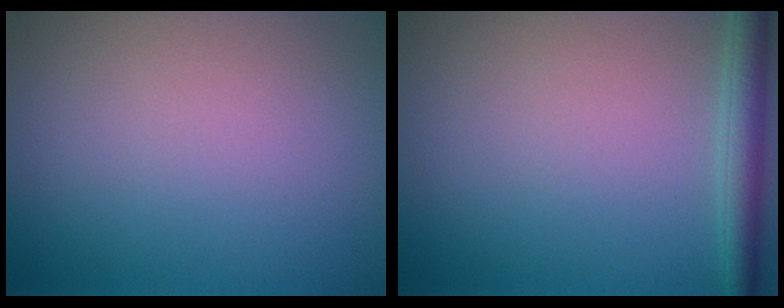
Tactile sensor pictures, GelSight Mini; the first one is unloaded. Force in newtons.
{"total": 2.8, "press": 2.8, "slide": 0.2}